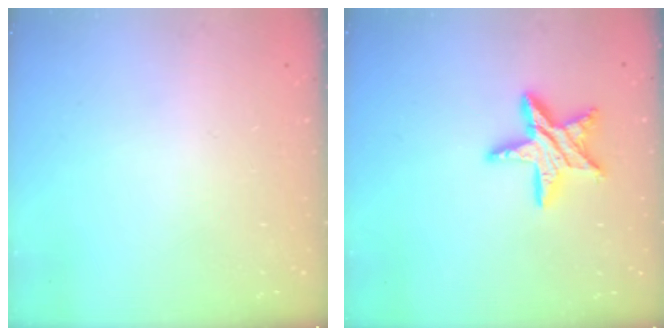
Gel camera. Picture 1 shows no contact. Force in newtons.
{"total": 13.6, "press": 13.5, "slide": 1.1}